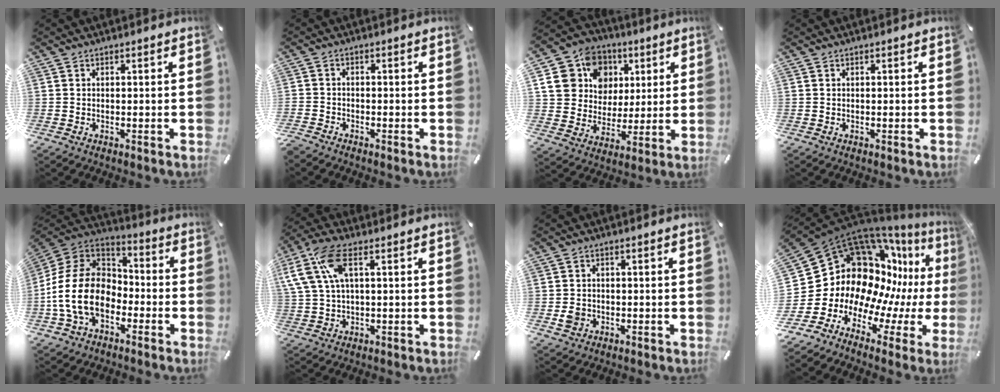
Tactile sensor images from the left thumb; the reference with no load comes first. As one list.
[{"total": 1.9, "force": [-1.8, 0.6, 0.3], "torque": [-0.012, 0.005, -0.038]}, {"total": 17.0, "force": [5.5, 14.9, 6.3], "torque": [-0.113, -0.010, 0.107]}, {"total": 0.0}, {"total": 16.1, "force": [-5.9, 11.4, 9.7], "torque": [-0.216, 0.033, -0.108]}, {"total": 11.4, "force": [3.4, 5.1, 9.6], "torque": [-0.210, -0.003, 0.064]}, {"total": 3.1, "force": [-0.6, 2.7, 1.3], "torque": [-0.015, 0.002, -0.011]}, {"total": 19.2, "force": [5.0, 15.7, 9.8], "torque": [-0.180, -0.107, 0.133]}]